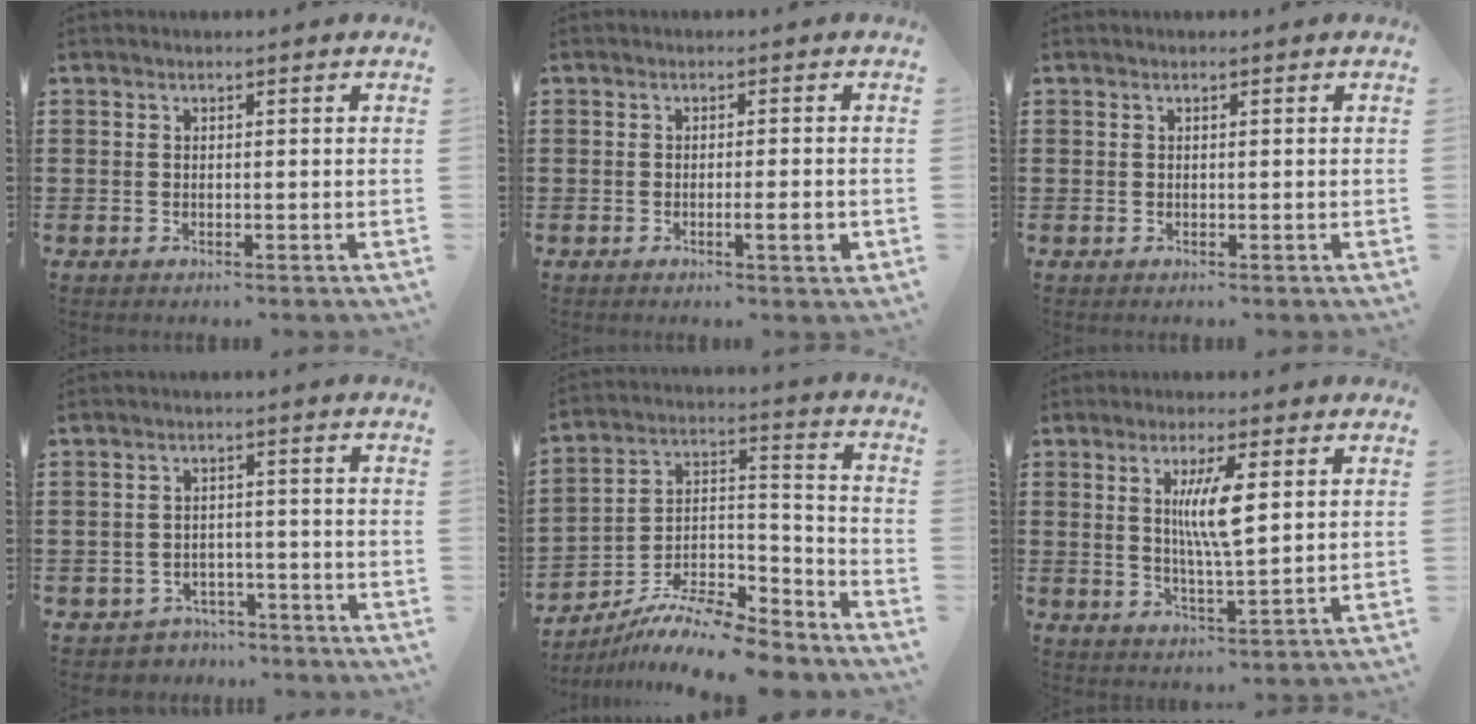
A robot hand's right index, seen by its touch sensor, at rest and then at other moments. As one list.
[{"total": 3.3, "force": [-1.0, 0.3, 3.1], "torque": [-0.050, -0.006, -0.016]}, {"total": 0.0}, {"total": 2.8, "force": [-2.6, 1.0, -0.2], "torque": [-0.007, 0.003, -0.056]}, {"total": 10.3, "force": [-9.1, 2.4, 4.1], "torque": [-0.068, 0.023, -0.178]}, {"total": 6.9, "force": [1.8, 1.3, 6.5], "torque": [-0.137, 0.000, 0.026]}]